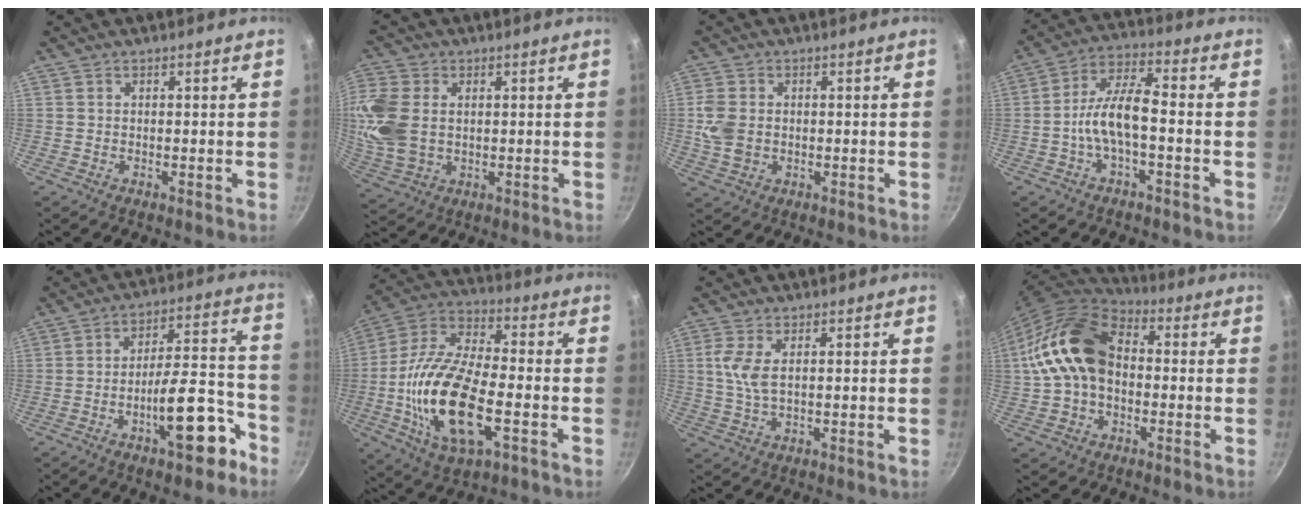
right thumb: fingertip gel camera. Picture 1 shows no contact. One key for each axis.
{"total": 11.8, "fx": 1.3, "fy": 8.5, "fz": 8.1, "tx": -0.174, "ty": -0.009, "tz": 0.031}
{"total": 6.1, "fx": 0.0, "fy": 4.7, "fz": 3.9, "tx": -0.077, "ty": 0.001, "tz": 0.000}
{"total": 9.0, "fx": -2.4, "fy": 3.3, "fz": 8.0, "tx": -0.153, "ty": 0.040, "tz": -0.053}
{"total": 14.1, "fx": -7.1, "fy": 4.9, "fz": 11.2, "tx": -0.131, "ty": 0.067, "tz": -0.101}
{"total": 21.0, "fx": -4.6, "fy": 9.1, "fz": 18.3, "tx": -0.353, "ty": 0.019, "tz": -0.099}
{"total": 4.9, "fx": 1.2, "fy": 2.0, "fz": 4.3, "tx": -0.096, "ty": 0.000, "tz": 0.026}
{"total": 16.1, "fx": 0.2, "fy": 11.4, "fz": 11.4, "tx": -0.184, "ty": 0.039, "tz": -0.009}